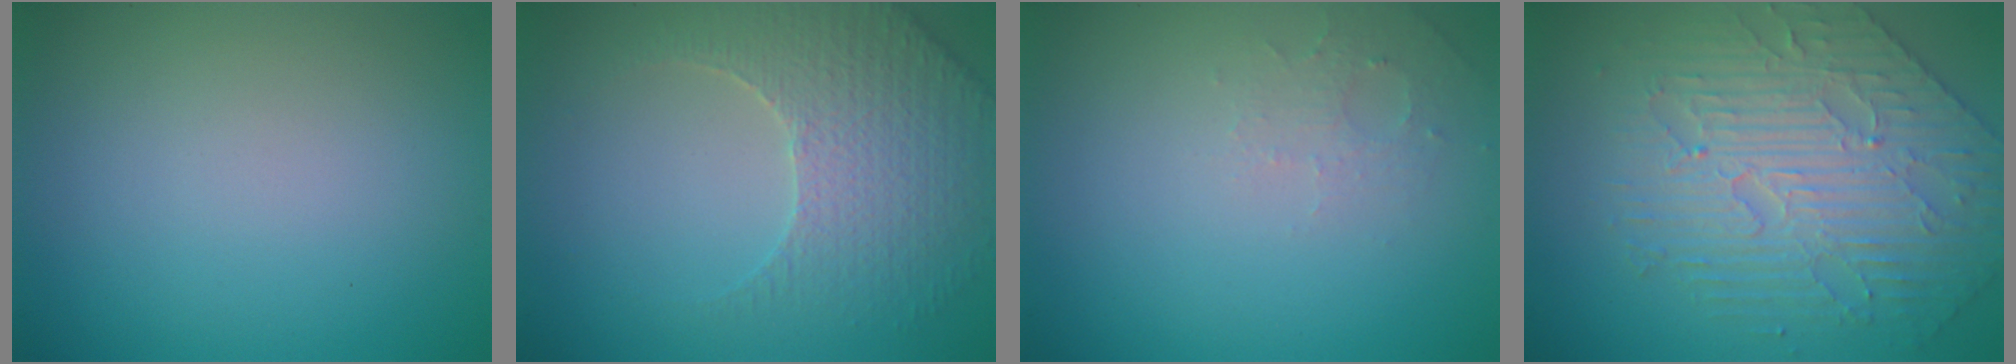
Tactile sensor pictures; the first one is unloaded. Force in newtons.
{"total": 3.7, "press": 3.6, "slide": 1.0}
{"total": 1.6, "press": 1.5, "slide": 0.4}
{"total": 5.1, "press": 4.8, "slide": 1.7}